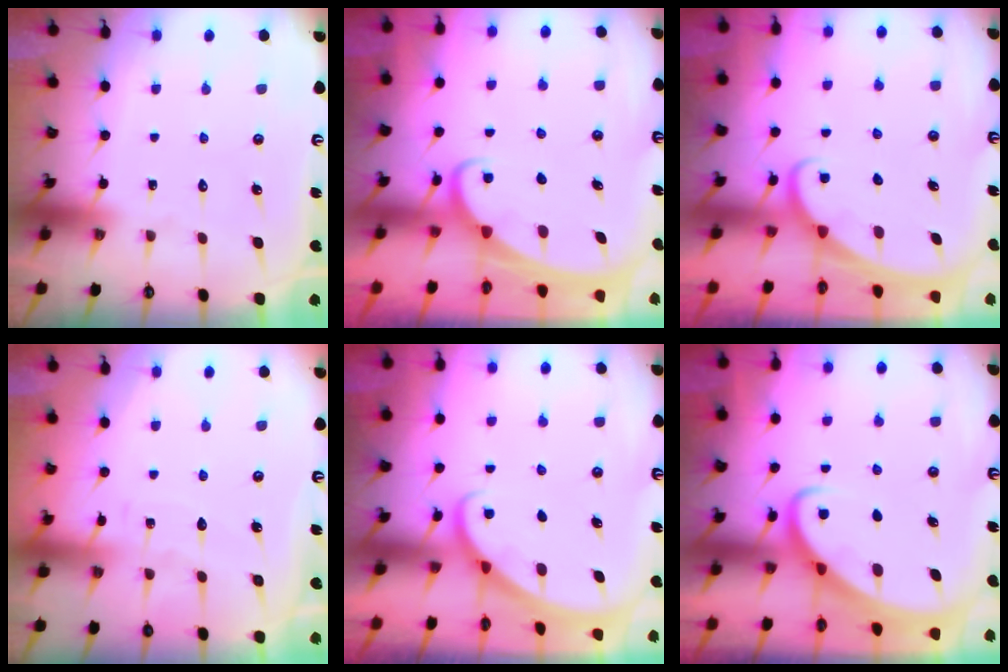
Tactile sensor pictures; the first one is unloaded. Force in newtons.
{"total": 2.1, "press": 2.1, "slide": 0.3}
{"total": 1.9, "press": 1.9, "slide": 0.1}
{"total": 2.1, "press": 2.1, "slide": 0.2}
{"total": 2.0, "press": 2.0, "slide": 0.1}
{"total": 4.0, "press": 3.9, "slide": 0.3}